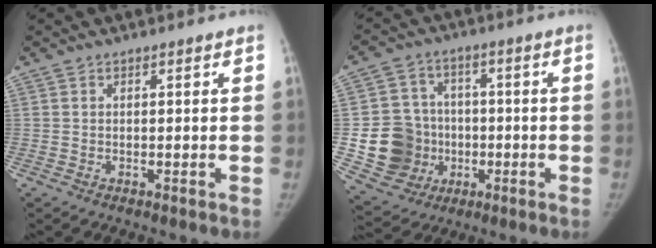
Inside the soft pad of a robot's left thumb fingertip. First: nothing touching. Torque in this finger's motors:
{"motor_torque": [0.85, 0.97, 0.32, -0.31, 0.12]}